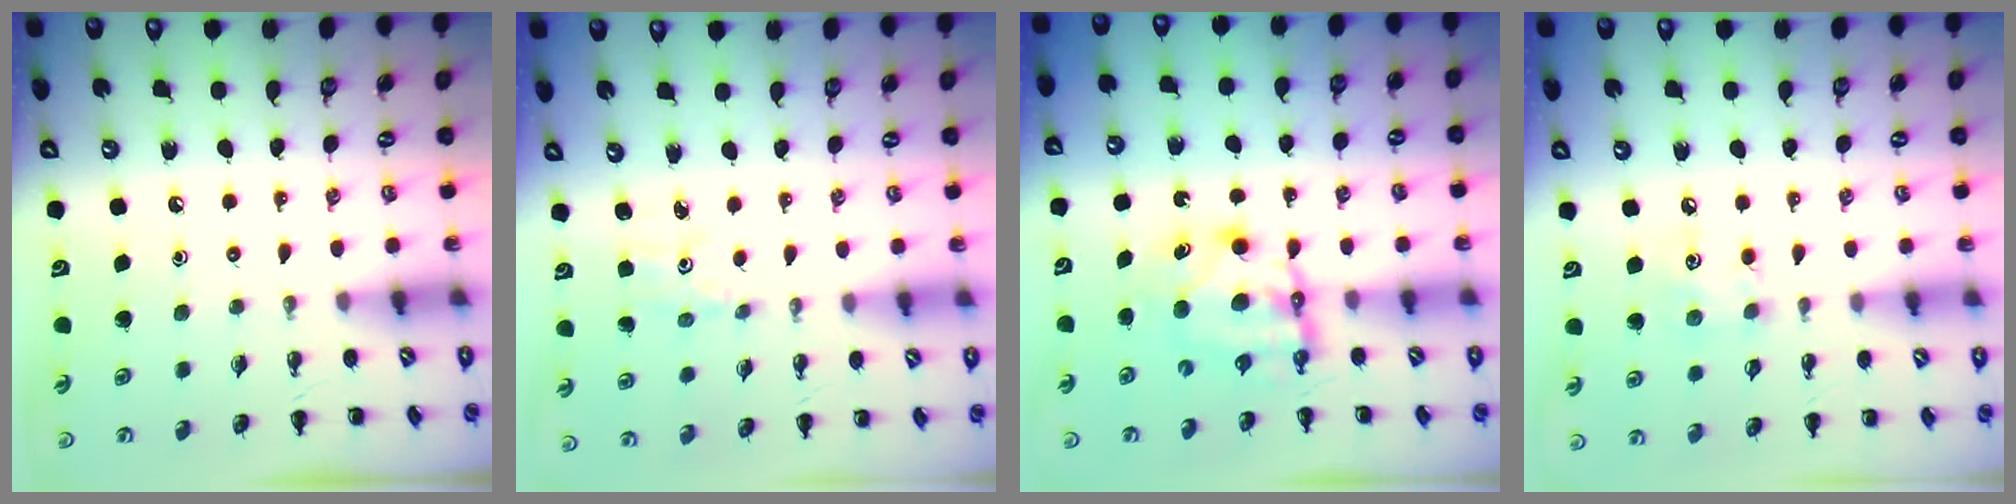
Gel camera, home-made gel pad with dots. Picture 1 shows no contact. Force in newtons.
{"total": 0.9, "press": 0.9, "slide": 0.3}
{"total": 7.6, "press": 7.5, "slide": 1.2}
{"total": 6.9, "press": 6.8, "slide": 1.5}